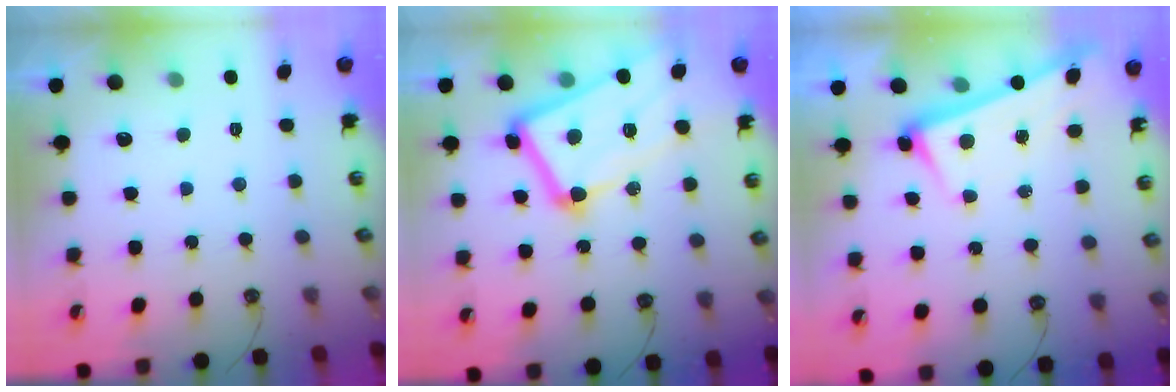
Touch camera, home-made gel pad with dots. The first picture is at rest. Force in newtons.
{"total": 18.1, "press": 18.0, "slide": 2.4}
{"total": 2.7, "press": 2.7, "slide": 0.7}